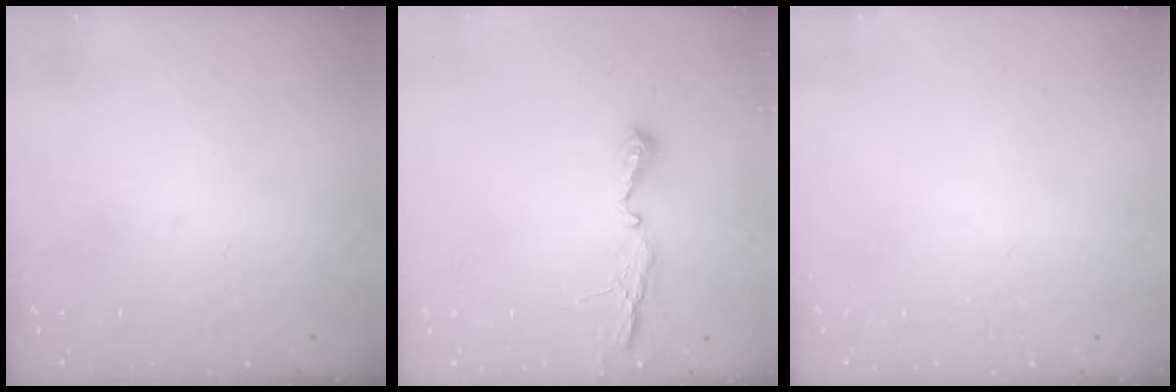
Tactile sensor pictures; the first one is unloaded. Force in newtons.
{"total": 4.5, "press": 4.5, "slide": 0.4}
{"total": 0.0}